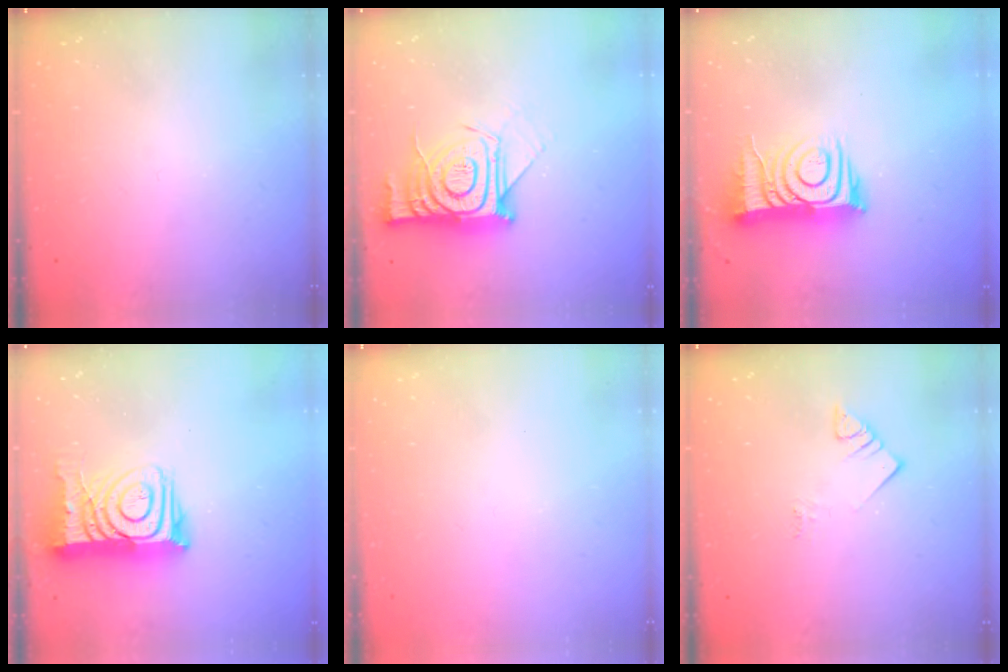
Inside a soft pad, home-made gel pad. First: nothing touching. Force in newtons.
{"total": 15.2, "press": 15.1, "slide": 1.1}
{"total": 12.6, "press": 12.6, "slide": 0.9}
{"total": 16.4, "press": 16.3, "slide": 1.6}
{"total": 1.5, "press": 1.5, "slide": 0.1}
{"total": 3.3, "press": 3.3, "slide": 0.4}